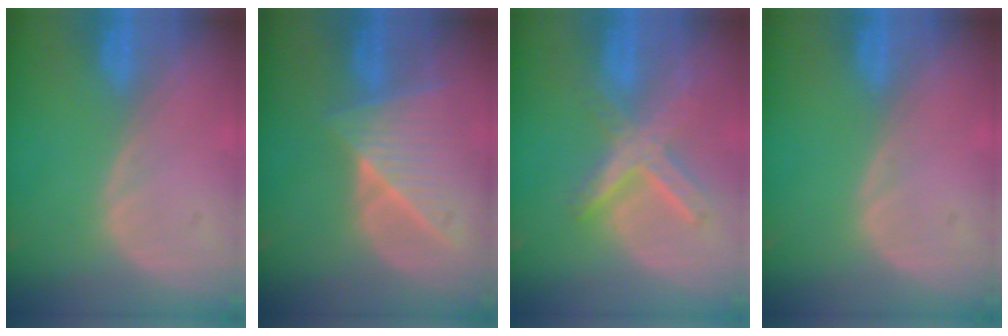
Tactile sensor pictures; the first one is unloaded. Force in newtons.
{"total": 7.7, "press": 7.3, "slide": 2.5}
{"total": 7.8, "press": 6.7, "slide": 3.9}
{"total": 0.0}